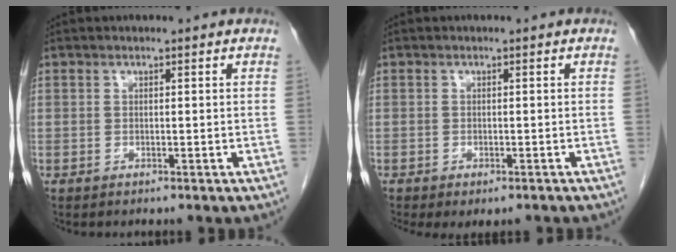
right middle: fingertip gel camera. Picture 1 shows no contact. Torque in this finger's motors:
{"motor_torque": [1.16, -0.97, 0.06, 0.08]}